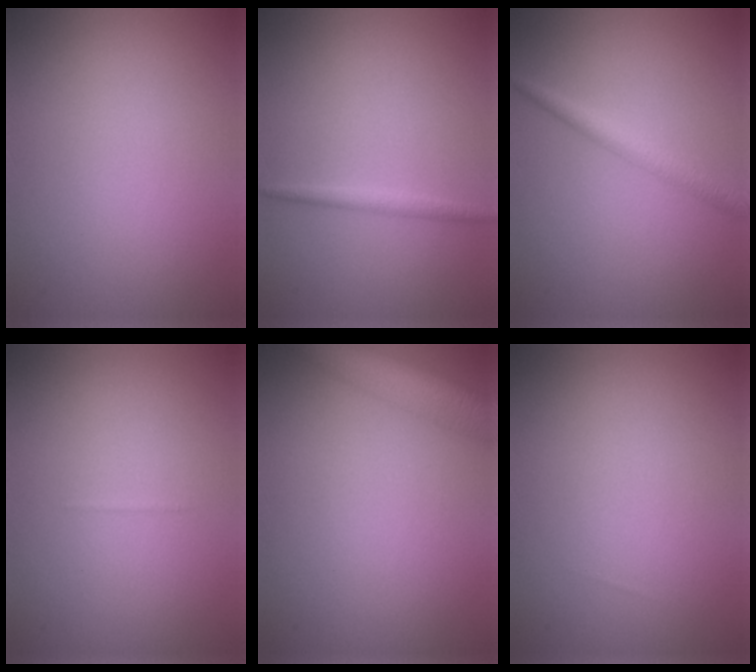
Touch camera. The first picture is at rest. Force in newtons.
{"total": 1.2, "press": 1.2, "slide": 0.1}
{"total": 2.2, "press": 2.2, "slide": 0.0}
{"total": 0.0}
{"total": 4.9, "press": 4.9, "slide": 0.2}
{"total": 0.0}